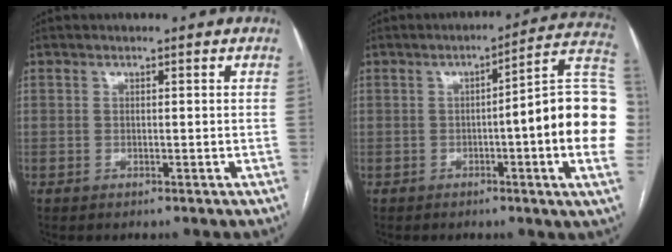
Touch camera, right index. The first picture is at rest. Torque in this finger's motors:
{"motor_torque": [1.06, -0.58, 0.38, 0.08]}